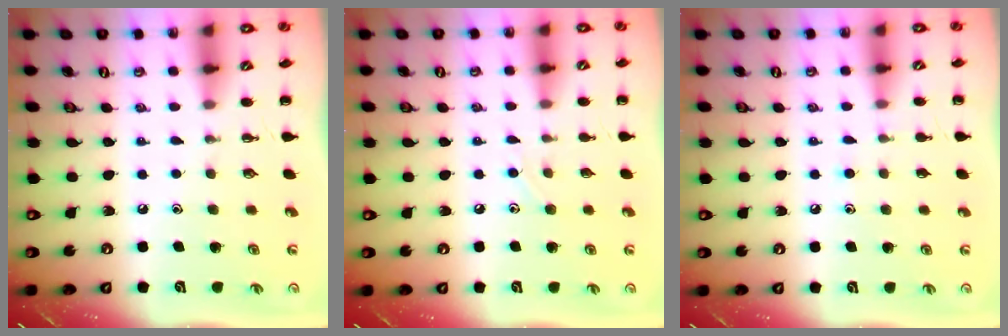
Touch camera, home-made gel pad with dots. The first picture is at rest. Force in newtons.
{"total": 4.0, "press": 3.8, "slide": 1.2}
{"total": 5.2, "press": 4.9, "slide": 1.6}